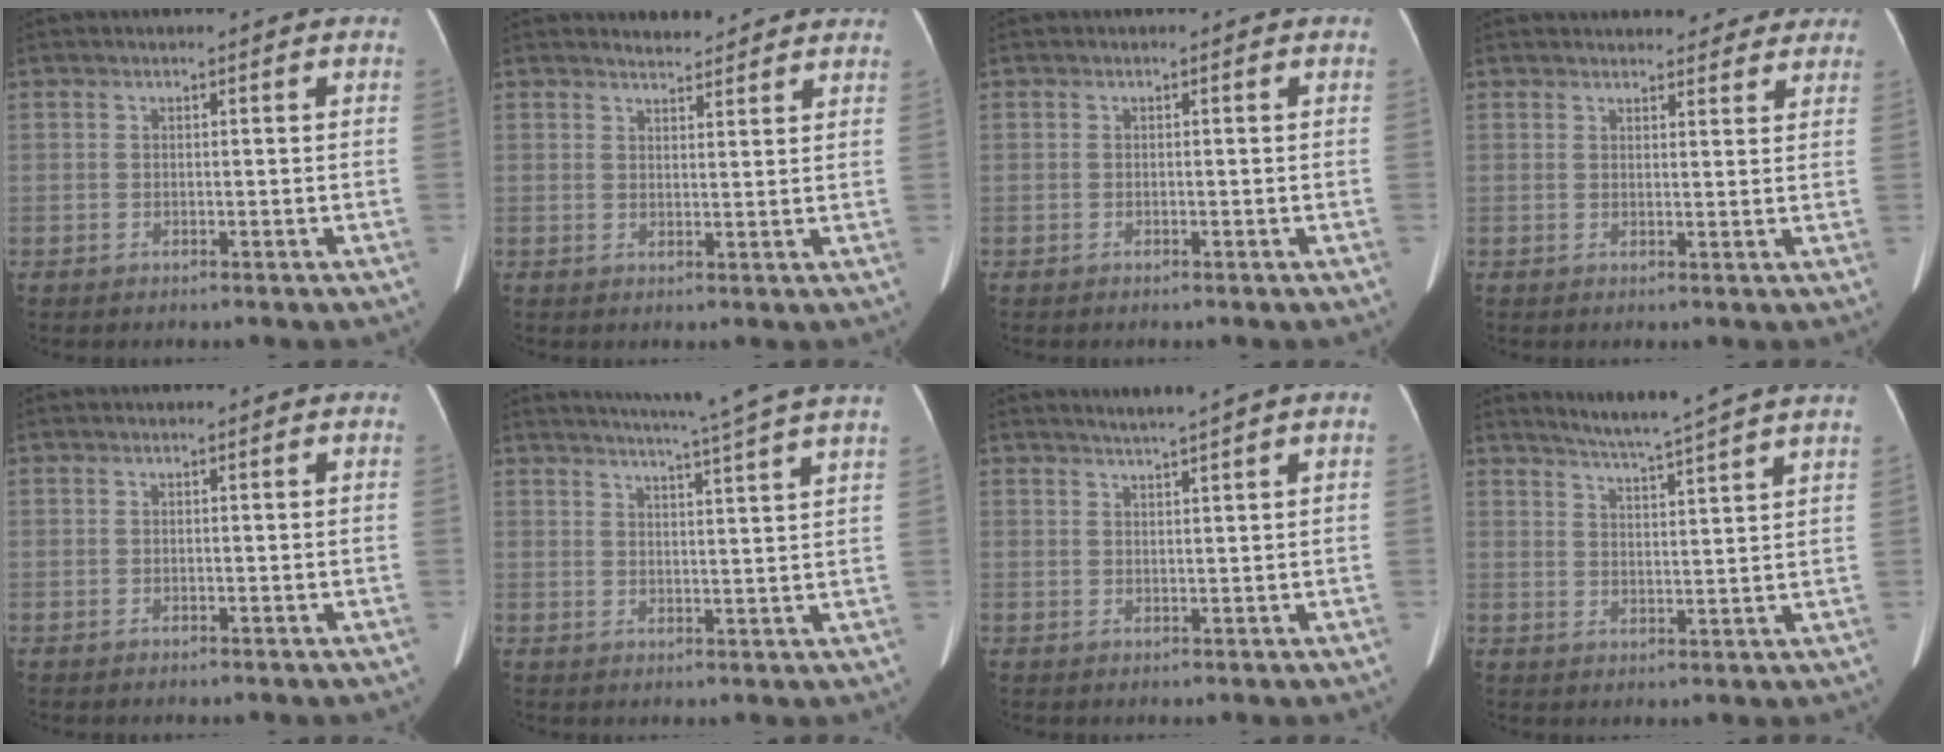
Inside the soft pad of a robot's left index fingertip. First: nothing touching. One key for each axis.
{"total": 5.1, "fx": 4.9, "fy": 0.9, "fz": 1.0, "tx": -0.015, "ty": 0.014, "tz": 0.055}
{"total": 0.0}
{"total": 13.3, "fx": 12.1, "fy": 4.0, "fz": 3.7, "tx": -0.020, "ty": 0.018, "tz": 0.135}
{"total": 0.0}
{"total": 14.9, "fx": 12.9, "fy": -1.9, "fz": 7.3, "tx": -0.118, "ty": -0.019, "tz": 0.151}
{"total": 2.3, "fx": 1.9, "fy": -0.9, "fz": 0.9, "tx": -0.012, "ty": -0.001, "tz": 0.035}
{"total": 11.9, "fx": 10.6, "fy": -1.6, "fz": 5.1, "tx": -0.087, "ty": -0.008, "tz": 0.138}